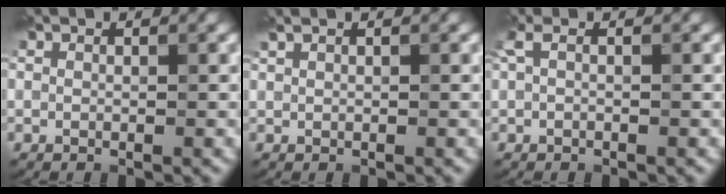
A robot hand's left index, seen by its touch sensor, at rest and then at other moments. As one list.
[{"total": 0.8, "force": [0.7, 0.2, 0.4], "torque": [-0.011, 0.002, 0.012]}, {"total": 1.1, "force": [0.2, 0.3, 1.1], "torque": [-0.028, 0.005, 0.001]}]